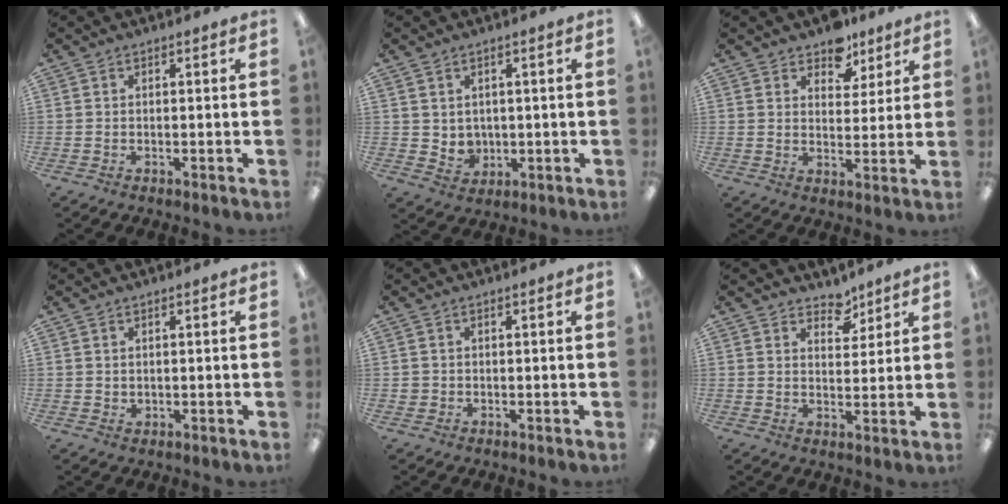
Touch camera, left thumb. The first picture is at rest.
{"total": 3.5, "force": [2.0, 2.9, 0.6], "torque": [-0.004, -0.014, 0.035]}
{"total": 7.7, "force": [6.0, 4.4, 1.7], "torque": [-0.011, -0.037, 0.107]}
{"total": 1.1, "force": [0.9, 0.5, 0.2], "torque": [-0.004, 0.001, 0.017]}
{"total": 1.2, "force": [0.1, 1.1, 0.2], "torque": [-0.005, 0.005, 0.000]}
{"total": 5.2, "force": [4.4, 2.6, 1.1], "torque": [-0.002, -0.029, 0.078]}